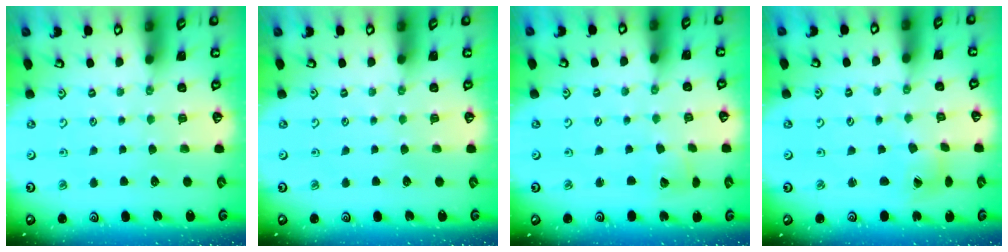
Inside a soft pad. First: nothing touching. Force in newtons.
{"total": 0.0}
{"total": 2.6, "press": 2.6, "slide": 0.4}
{"total": 2.5, "press": 2.5, "slide": 0.3}